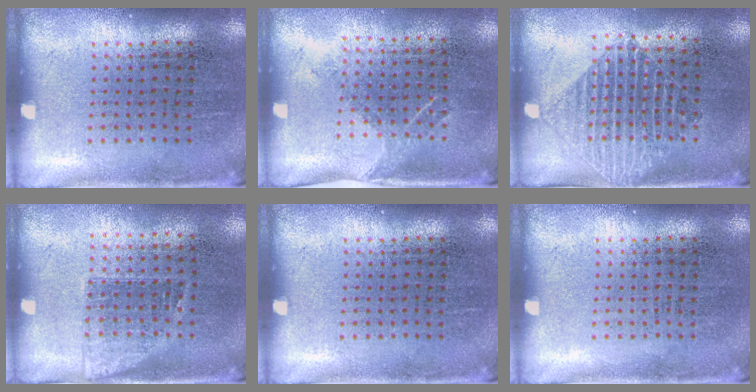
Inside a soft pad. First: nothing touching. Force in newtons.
{"total": 1.1, "press": 1.0, "slide": 0.6}
{"total": 1.4, "press": 1.2, "slide": 0.6}
{"total": 1.2, "press": 1.0, "slide": 0.7}
{"total": 0.0}
{"total": 0.0}